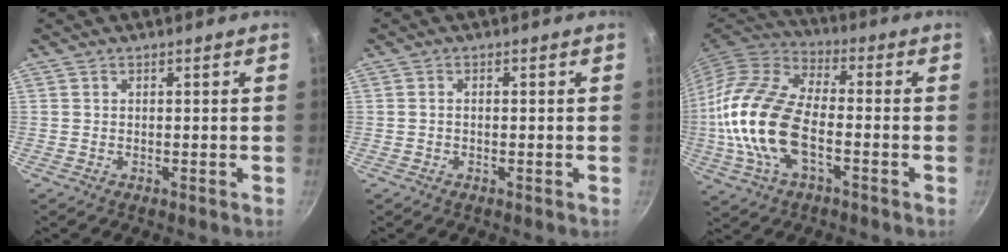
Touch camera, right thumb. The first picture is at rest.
{"total": 0.7, "force": [-0.2, 0.5, 0.5], "torque": [-0.011, 0.005, -0.004]}
{"total": 19.3, "force": [-3.5, 10.3, 15.9], "torque": [-0.313, 0.030, -0.079]}